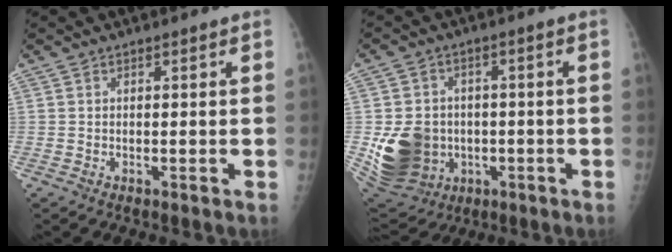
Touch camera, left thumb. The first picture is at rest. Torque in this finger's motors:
{"motor_torque": [0.09, 0.14, 0.71, 0.34, 0.10]}